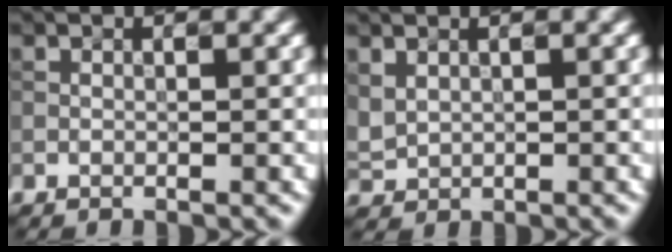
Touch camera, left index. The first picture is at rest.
{"total": 1.5, "force": [0.8, 1.1, 0.7], "torque": [-0.018, -0.001, 0.025]}